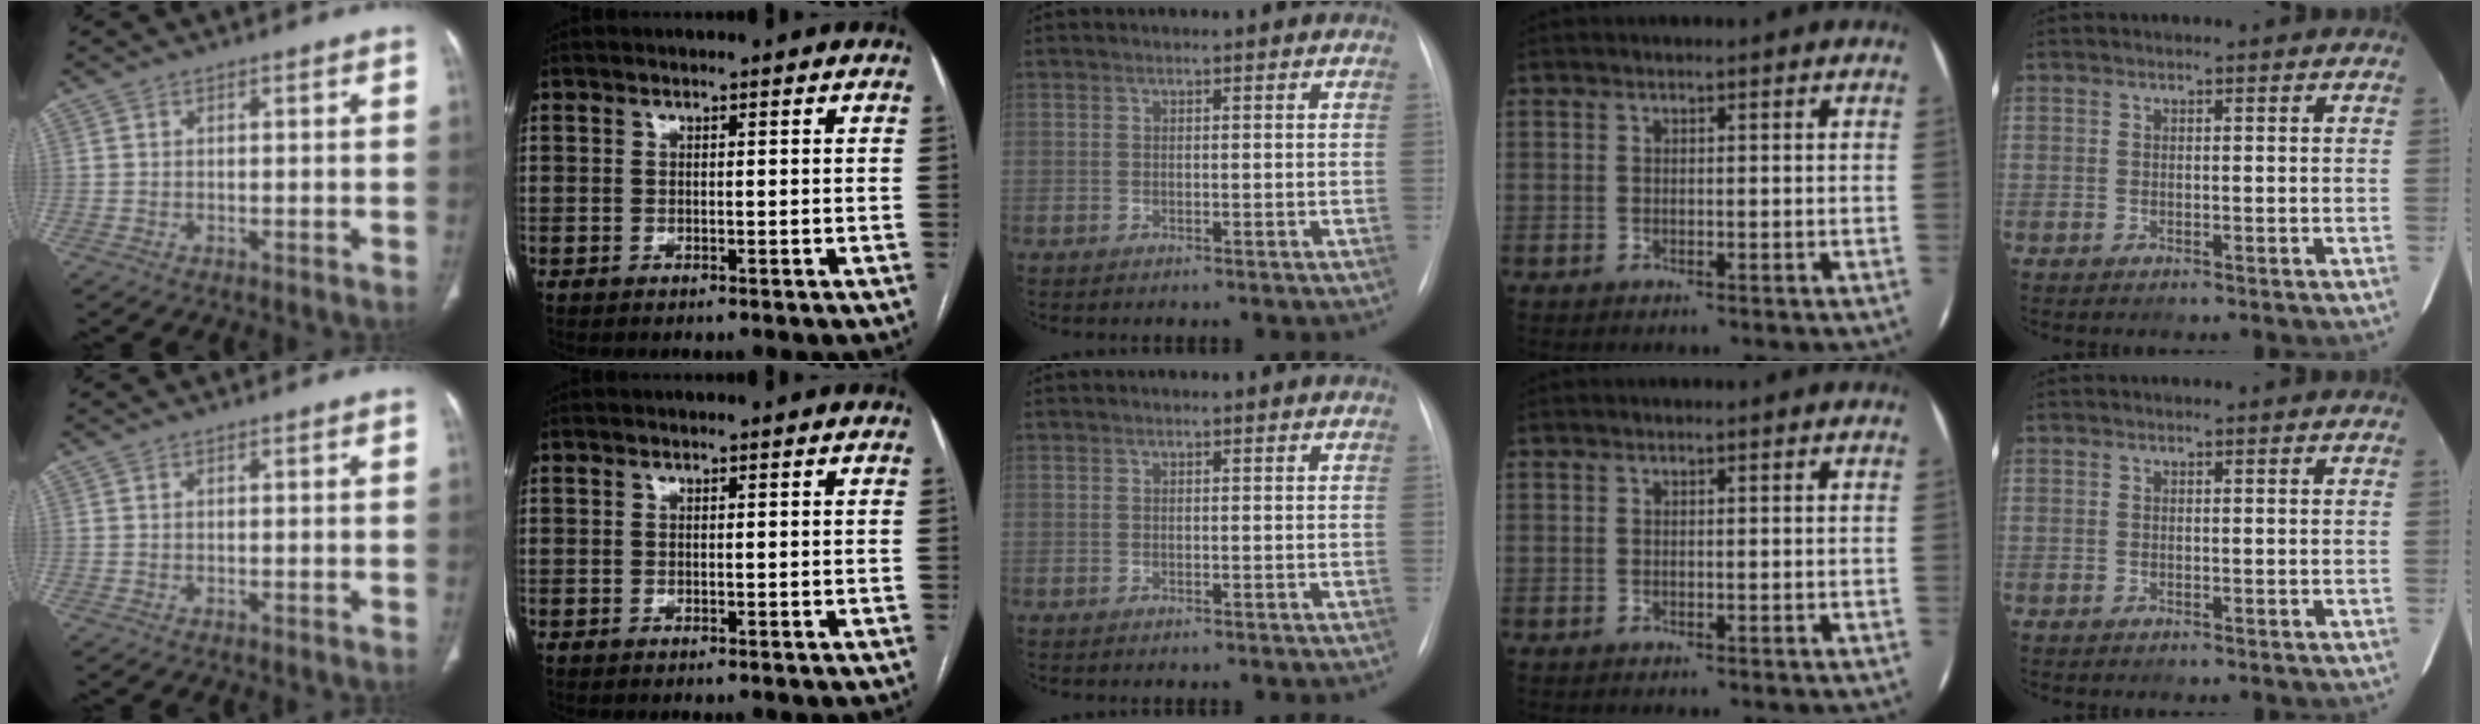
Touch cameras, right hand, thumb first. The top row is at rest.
{}